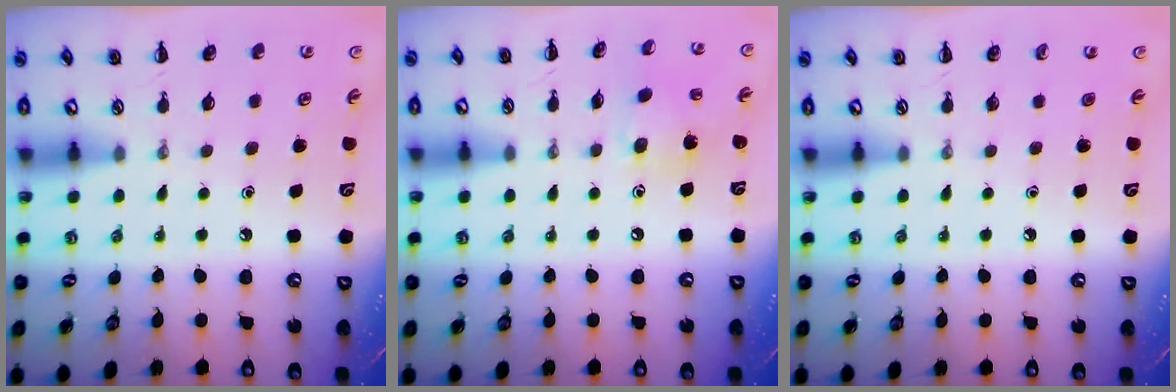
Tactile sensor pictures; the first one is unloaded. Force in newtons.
{"total": 8.4, "press": 8.1, "slide": 2.1}
{"total": 0.0}